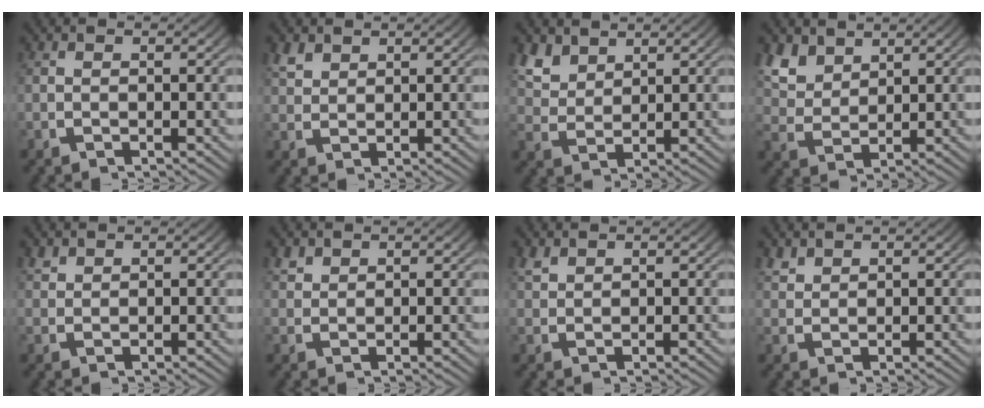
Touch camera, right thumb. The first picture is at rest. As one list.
[{"total": 2.1, "force": [1.7, 0.9, 0.7], "torque": [-0.013, 0.002, 0.040]}, {"total": 3.6, "force": [2.6, 1.9, 1.7], "torque": [-0.046, -0.003, 0.058]}, {"total": 4.2, "force": [2.6, 2.4, 2.2], "torque": [-0.059, -0.007, 0.060]}, {"total": 1.3, "force": [1.2, 0.3, 0.2], "torque": [-0.001, 0.002, 0.030]}, {"total": 1.6, "force": [1.4, 0.6, 0.3], "torque": [-0.003, 0.001, 0.033]}, {"total": 1.5, "force": [1.4, 0.4, 0.4], "torque": [-0.007, 0.004, 0.034]}, {"total": 1.7, "force": [1.6, 0.5, 0.4], "torque": [-0.006, 0.002, 0.039]}]